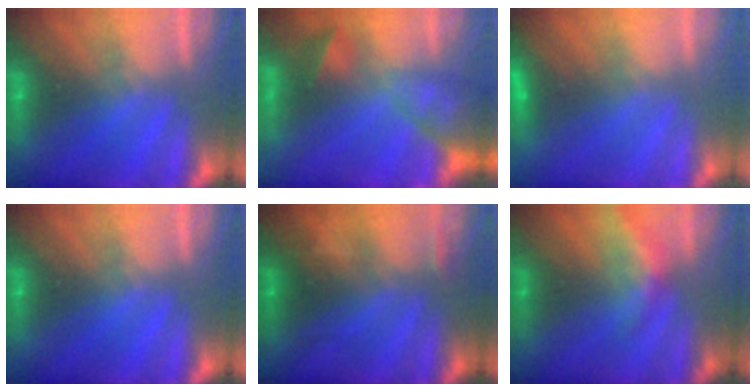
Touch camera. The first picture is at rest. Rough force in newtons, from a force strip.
{"total": 9.3}
{"total": 2.3}
{"total": 0.0}
{"total": 2.4}
{"total": 2.1}